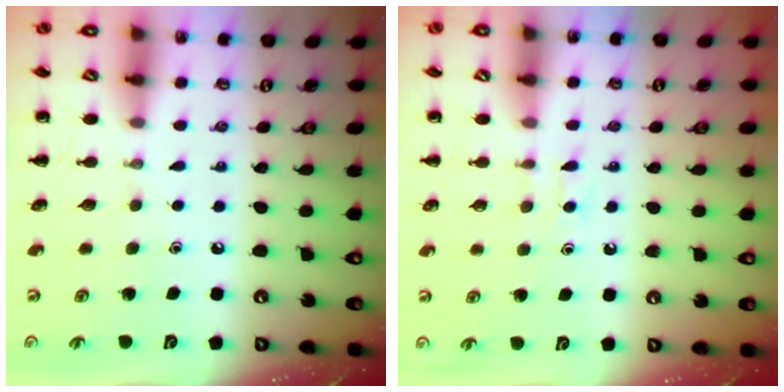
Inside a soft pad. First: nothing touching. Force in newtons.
{"total": 3.7, "press": 3.5, "slide": 1.2}